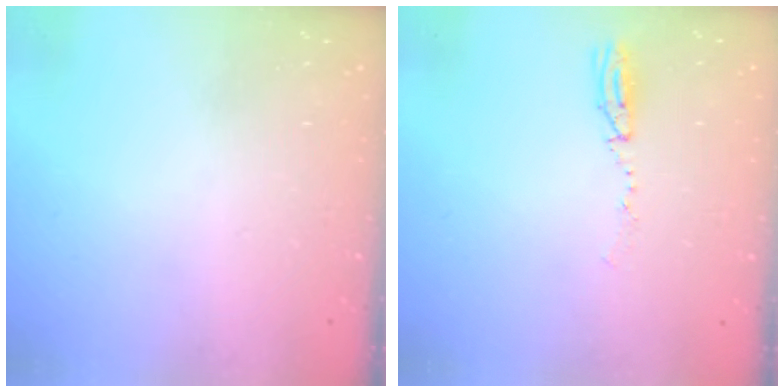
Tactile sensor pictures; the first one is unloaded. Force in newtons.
{"total": 17.3, "press": 5.5, "slide": 16.4}